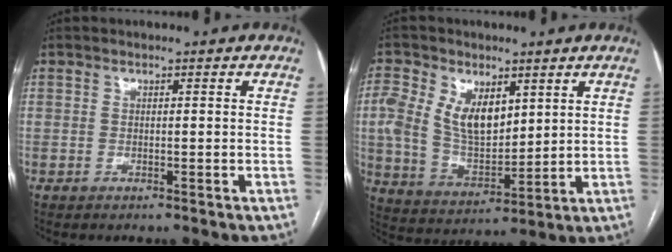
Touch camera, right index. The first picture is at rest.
{"total": 13.9, "force": [4.8, 8.3, 10.1], "torque": [-0.229, 0.012, 0.102]}